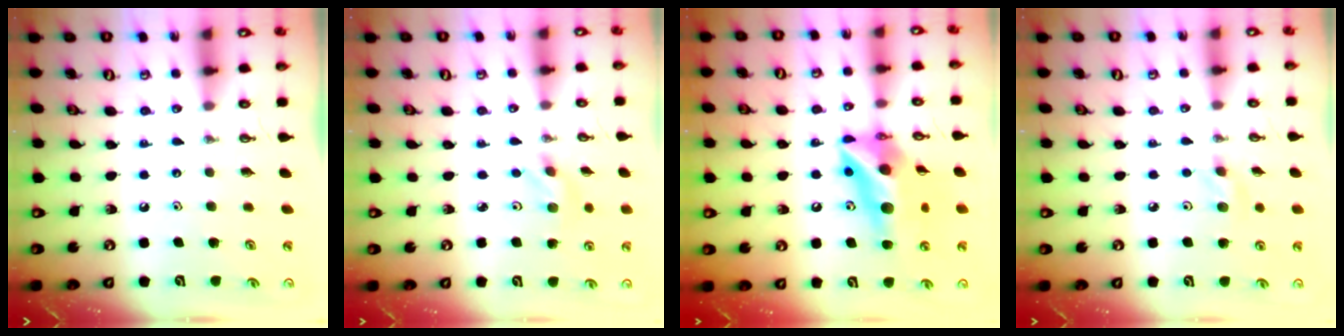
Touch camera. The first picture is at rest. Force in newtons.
{"total": 2.2, "press": 2.1, "slide": 0.6}
{"total": 15.3, "press": 15.2, "slide": 1.6}
{"total": 6.5, "press": 6.0, "slide": 2.3}